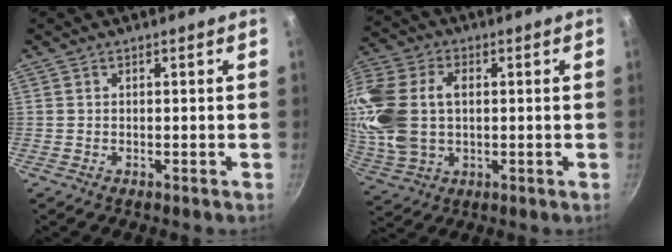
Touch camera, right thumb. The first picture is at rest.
{"total": 20.5, "force": [1.8, 13.9, 15.0], "torque": [-0.375, 0.013, 0.043]}